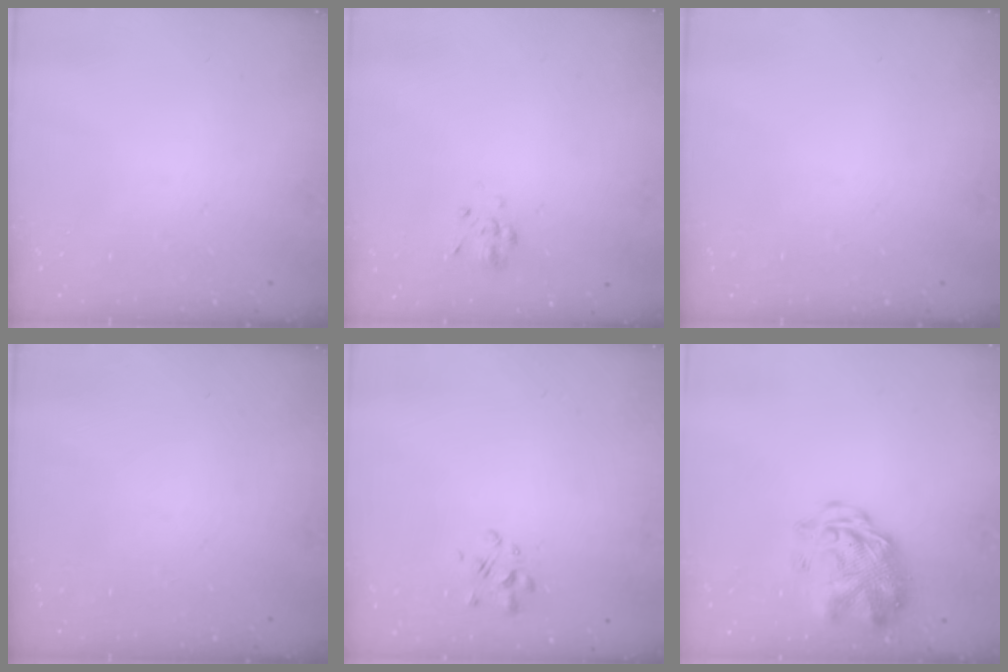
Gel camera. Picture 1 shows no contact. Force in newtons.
{"total": 3.2, "press": 2.9, "slide": 1.3}
{"total": 0.0}
{"total": 0.0}
{"total": 2.5, "press": 2.3, "slide": 1.1}
{"total": 4.3, "press": 3.8, "slide": 2.1}